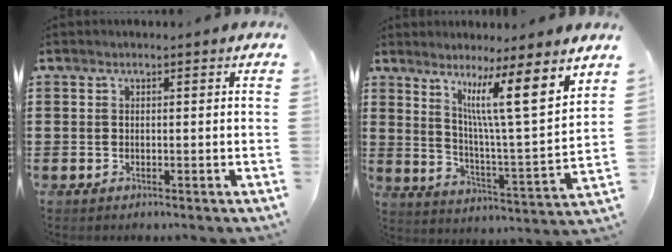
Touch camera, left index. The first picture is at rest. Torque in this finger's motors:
{"motor_torque": [2.14, 0.00, 0.82, 0.21]}